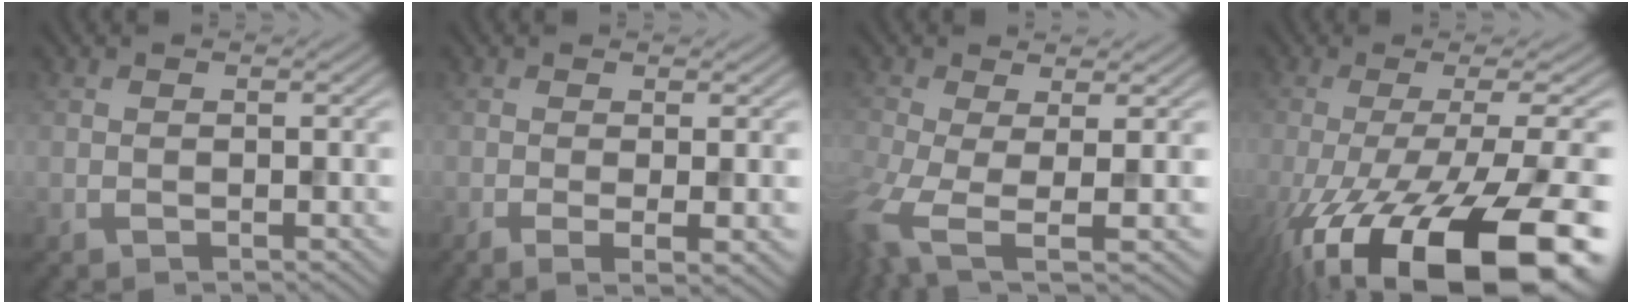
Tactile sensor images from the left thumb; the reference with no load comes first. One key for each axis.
{"total": 2.9, "fx": -0.7, "fy": 0.7, "fz": 2.8, "tx": -0.051, "ty": -0.006, "tz": -0.010}
{"total": 6.3, "fx": -2.4, "fy": 2.2, "fz": 5.4, "tx": -0.129, "ty": -0.026, "tz": -0.044}
{"total": 19.4, "fx": -10.0, "fy": 5.4, "fz": 15.8, "tx": -0.242, "ty": -0.027, "tz": -0.158}